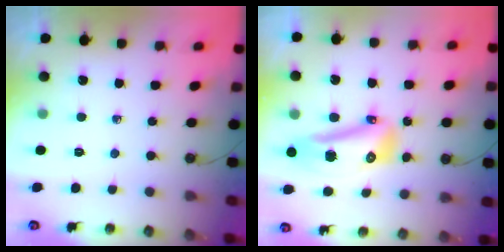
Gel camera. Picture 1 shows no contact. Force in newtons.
{"total": 14.0, "press": 13.9, "slide": 2.3}